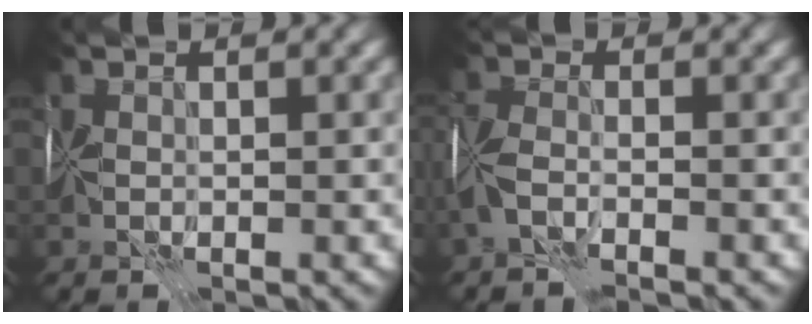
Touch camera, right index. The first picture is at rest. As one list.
[{"total": 2.6, "force": [-1.9, 0.5, 1.6], "torque": [-0.036, 0.002, -0.047]}]